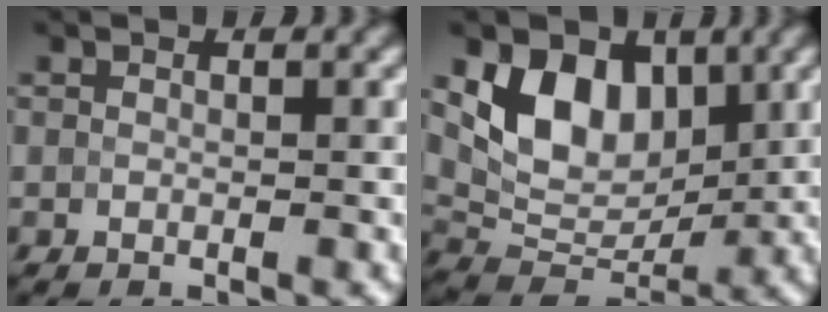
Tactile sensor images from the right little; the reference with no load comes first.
{"total": 7.3, "force": [2.7, 5.0, 4.6], "torque": [-0.073, -0.010, 0.047]}